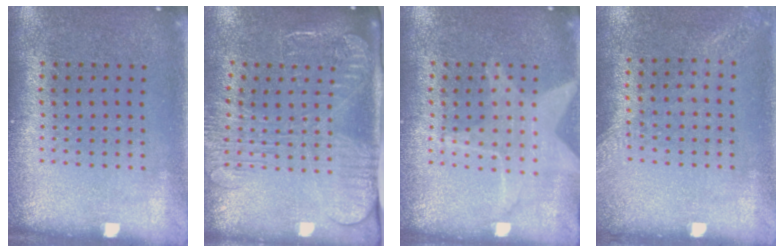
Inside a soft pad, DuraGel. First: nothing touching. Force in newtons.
{"total": 2.6, "press": 2.0, "slide": 1.7}
{"total": 1.5, "press": 1.5, "slide": 0.4}
{"total": 1.2, "press": 1.2, "slide": 0.4}